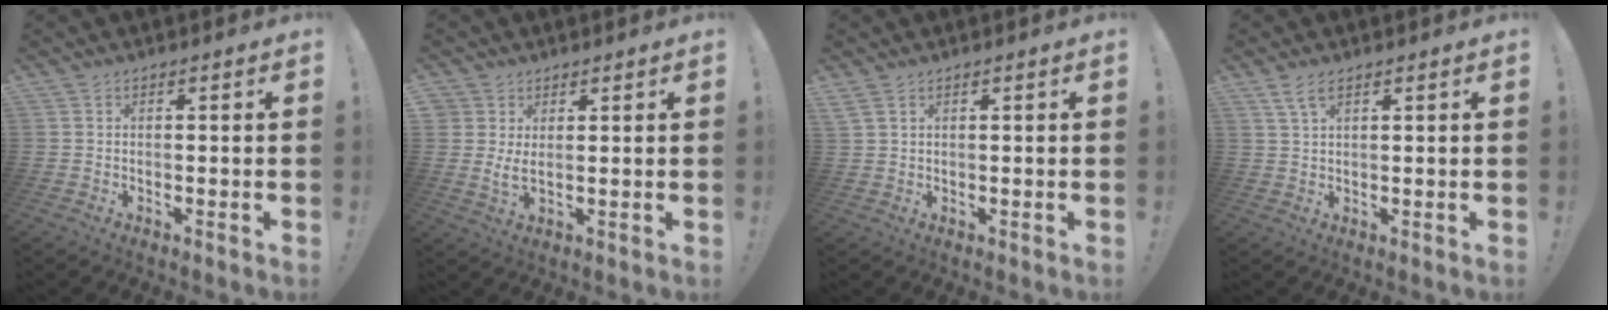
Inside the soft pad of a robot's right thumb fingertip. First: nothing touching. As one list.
[{"total": 3.9, "force": [2.0, 1.9, 2.7], "torque": [-0.044, -0.010, 0.039]}, {"total": 2.3, "force": [1.3, 0.9, 1.7], "torque": [-0.041, 0.002, 0.028]}, {"total": 3.9, "force": [2.3, 1.3, 2.9], "torque": [-0.060, -0.002, 0.043]}]